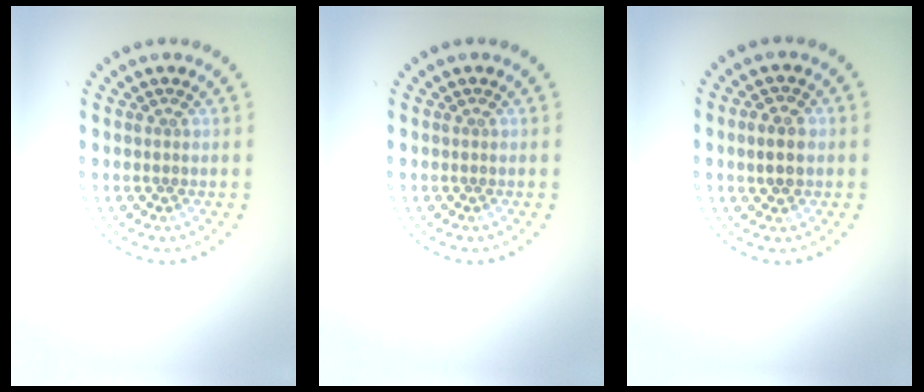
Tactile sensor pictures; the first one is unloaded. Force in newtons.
{"total": 0.0}
{"total": 2.6, "press": 2.6, "slide": 0.0}